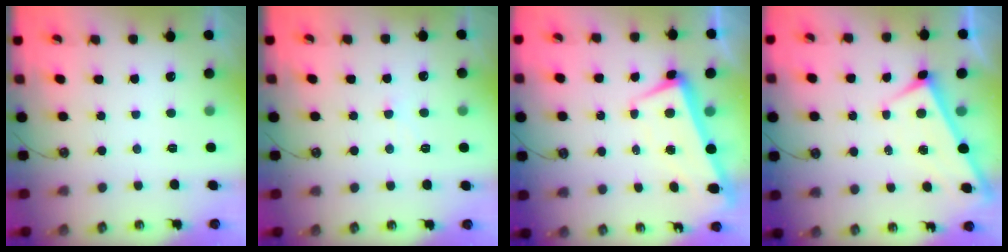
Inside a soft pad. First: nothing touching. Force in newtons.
{"total": 1.0, "press": 0.9, "slide": 0.4}
{"total": 2.5, "press": 1.9, "slide": 1.7}
{"total": 1.3, "press": 1.3, "slide": 0.4}